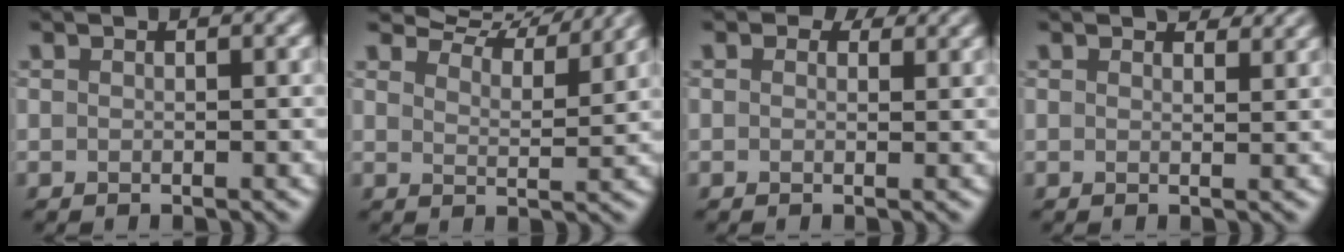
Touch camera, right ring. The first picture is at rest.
{"total": 7.5, "force": [7.0, 1.2, 2.4], "torque": [-0.041, 0.005, 0.086]}
{"total": 2.0, "force": [1.2, 1.1, 1.0], "torque": [-0.017, -0.003, 0.008]}
{"total": 2.1, "force": [1.8, 0.6, 0.7], "torque": [-0.012, -0.002, 0.025]}